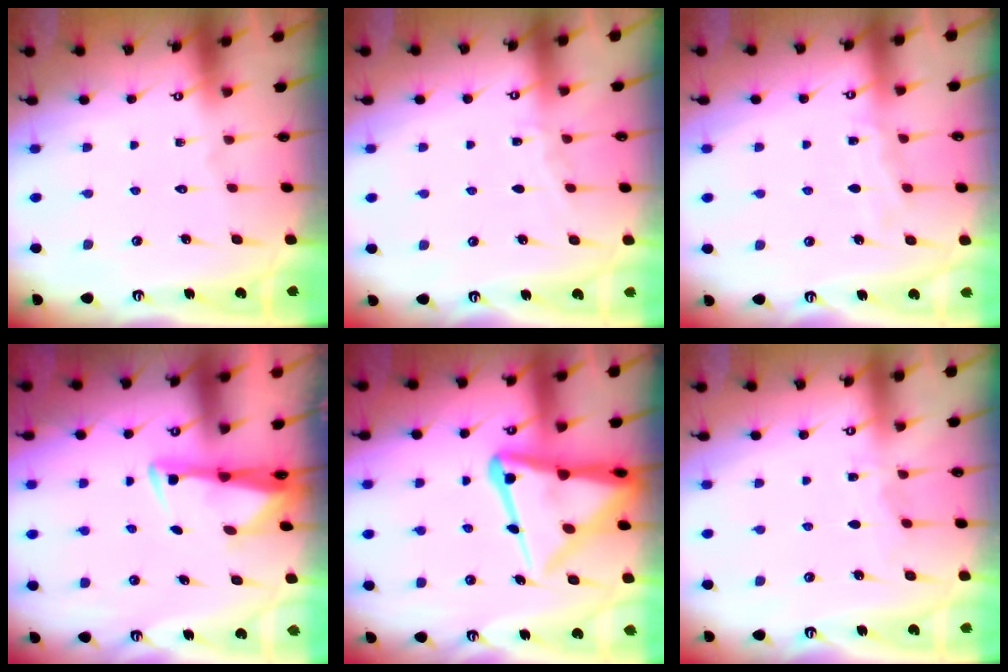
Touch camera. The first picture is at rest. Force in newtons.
{"total": 4.2, "press": 4.1, "slide": 0.6}
{"total": 5.2, "press": 5.2, "slide": 0.7}
{"total": 3.1, "press": 2.9, "slide": 0.9}
{"total": 16.3, "press": 16.2, "slide": 1.7}
{"total": 3.6, "press": 3.5, "slide": 0.6}